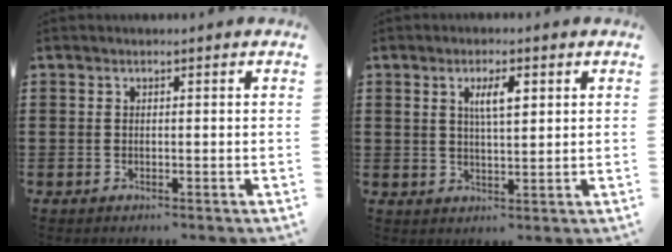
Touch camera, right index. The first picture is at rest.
{"total": 4.4, "force": [1.5, 1.3, 3.9], "torque": [-0.074, 0.006, 0.022]}